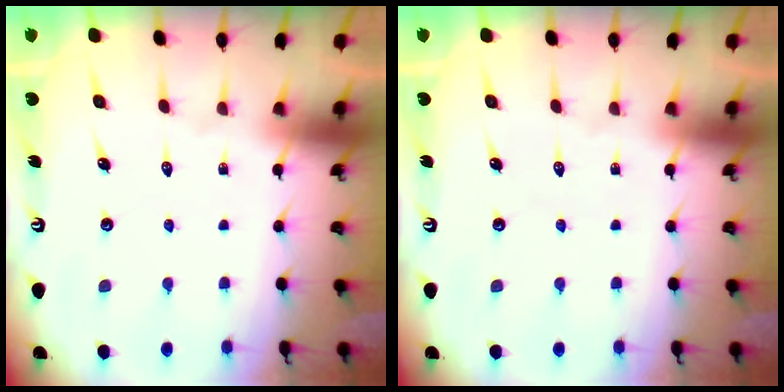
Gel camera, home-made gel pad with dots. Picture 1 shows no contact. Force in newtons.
{"total": 0.0}